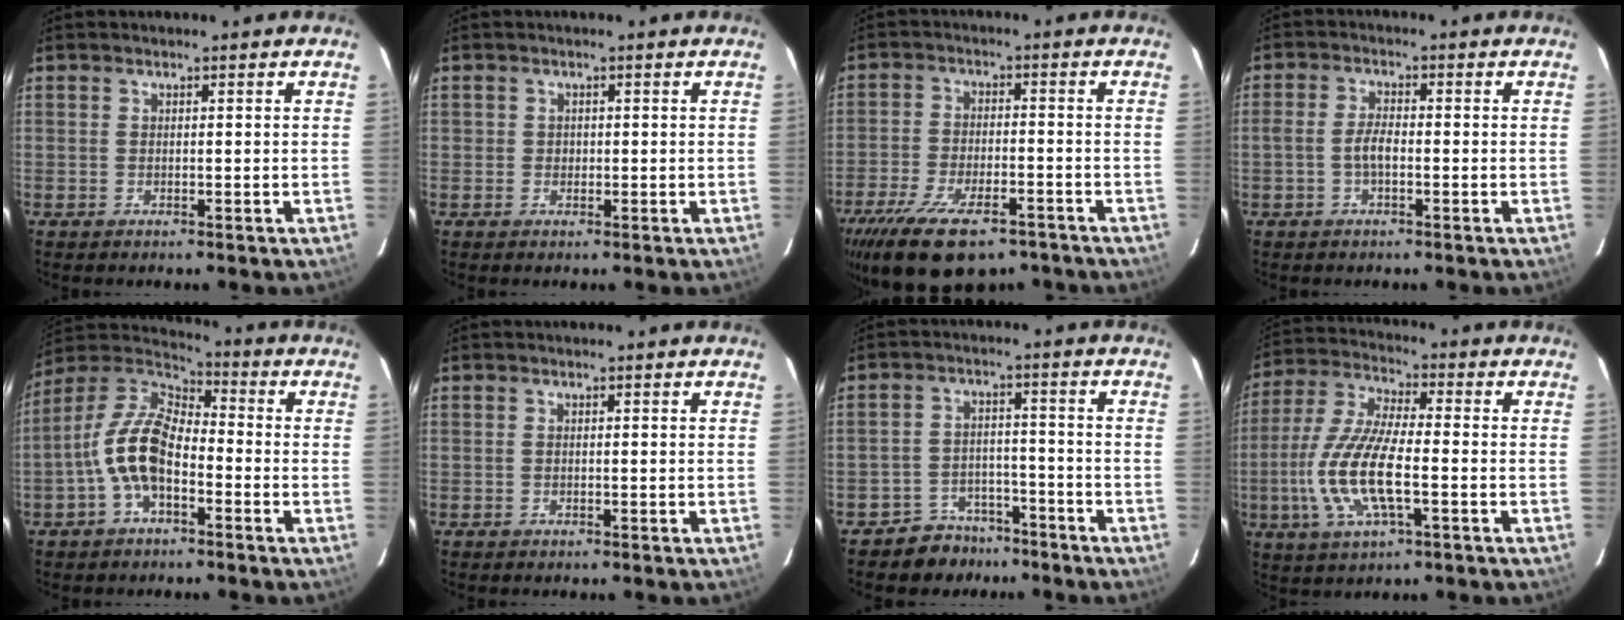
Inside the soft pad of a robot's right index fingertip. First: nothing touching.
{"total": 1.2, "force": [0.0, 1.2, 0.1], "torque": [0.001, 0.001, -0.001]}
{"total": 17.8, "force": [-12.2, 7.1, 10.8], "torque": [-0.225, -0.038, -0.195]}
{"total": 3.3, "force": [-1.0, 1.3, 2.8], "torque": [-0.061, 0.005, -0.018]}
{"total": 11.9, "force": [-3.7, 6.2, 9.5], "torque": [-0.198, 0.016, -0.075]}
{"total": 0.0}
{"total": 7.2, "force": [-5.6, 4.5, 0.3], "torque": [-0.020, 0.026, -0.081]}
{"total": 14.4, "force": [-3.3, 4.3, 13.3], "torque": [-0.282, -0.005, -0.068]}